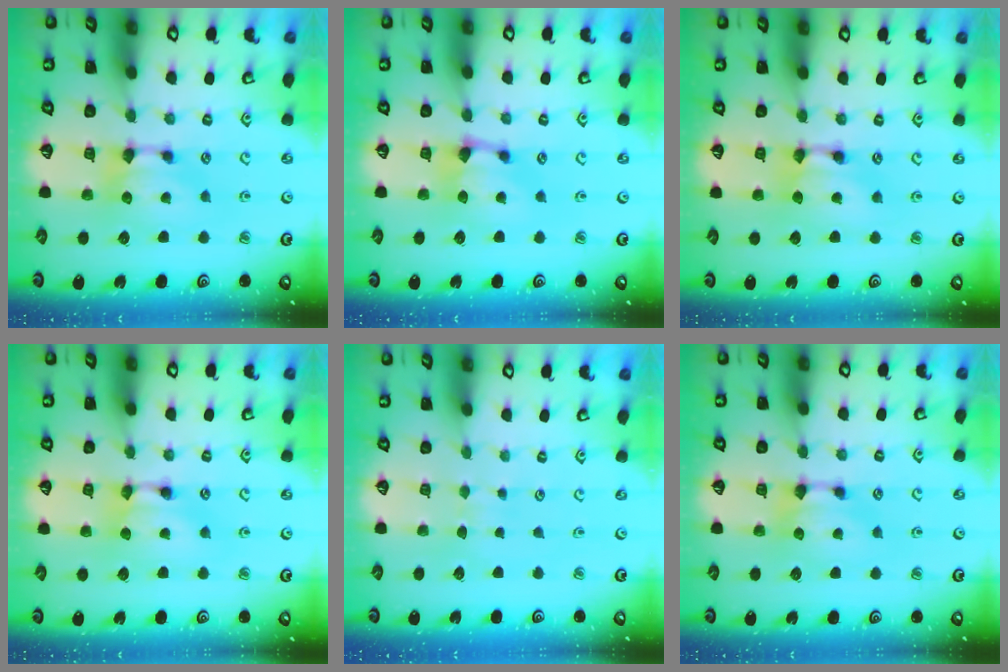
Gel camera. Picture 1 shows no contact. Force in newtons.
{"total": 2.0, "press": 1.9, "slide": 0.7}
{"total": 1.6, "press": 1.6, "slide": 0.1}
{"total": 1.7, "press": 1.7, "slide": 0.1}
{"total": 3.7, "press": 3.7, "slide": 0.4}
{"total": 0.0}